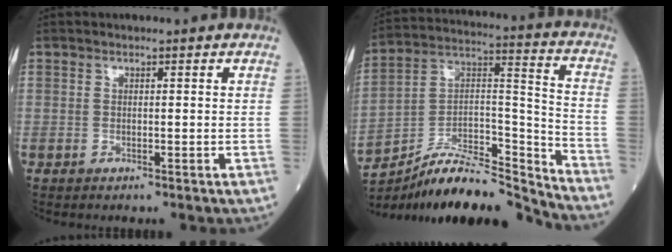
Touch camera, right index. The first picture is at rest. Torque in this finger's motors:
{"motor_torque": [-0.22, -0.53, 0.54, 0.12]}